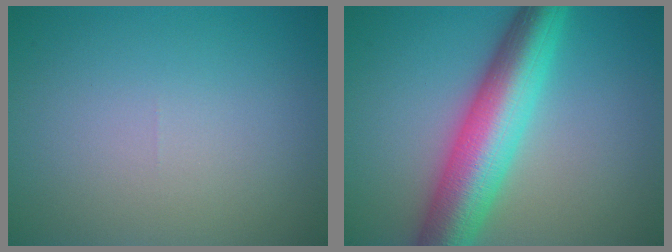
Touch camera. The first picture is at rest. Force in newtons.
{"total": 9.1, "press": 9.1, "slide": 0.4}